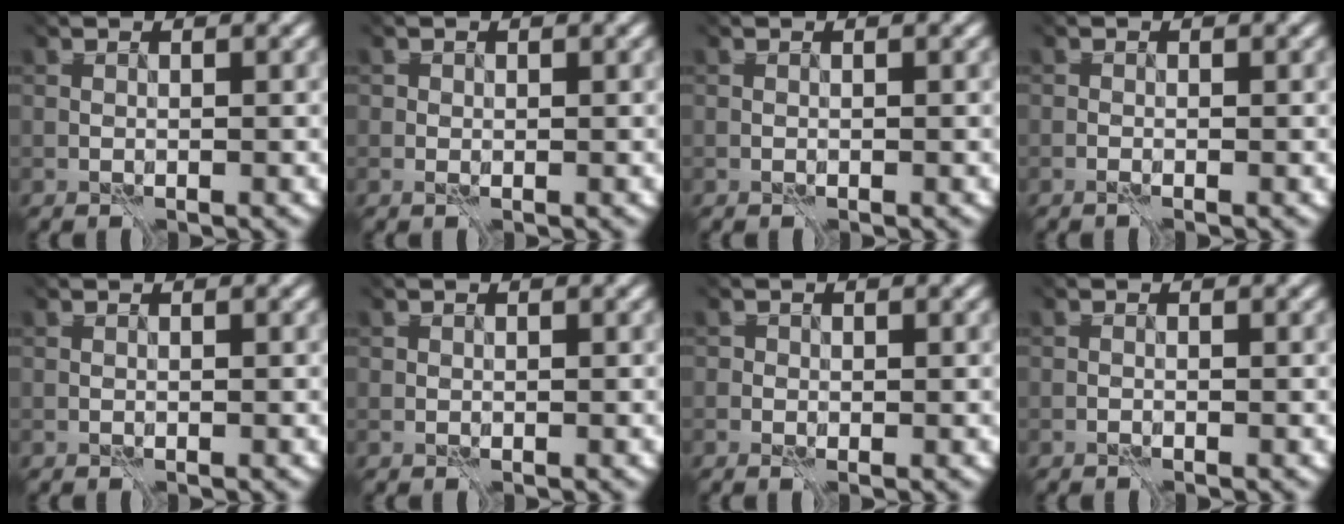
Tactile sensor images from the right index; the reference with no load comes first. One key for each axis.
{"total": 2.0, "fx": -1.5, "fy": -0.6, "fz": -1.2, "tx": 0.021, "ty": -0.015, "tz": -0.021}
{"total": 0.0}
{"total": 2.0, "fx": -1.5, "fy": -0.9, "fz": -1.0, "tx": 0.021, "ty": -0.010, "tz": -0.038}
{"total": 0.0}
{"total": 1.2, "fx": -0.8, "fy": -0.3, "fz": -0.8, "tx": 0.009, "ty": -0.014, "tz": -0.006}
{"total": 2.5, "fx": -2.0, "fy": -0.8, "fz": -1.4, "tx": 0.027, "ty": -0.011, "tz": -0.039}
{"total": 0.7, "fx": -0.7, "fy": 0.0, "fz": -0.2, "tx": 0.008, "ty": 0.003, "tz": -0.016}